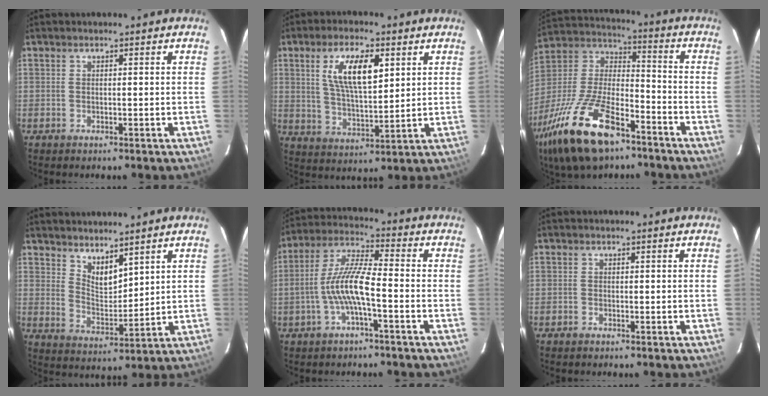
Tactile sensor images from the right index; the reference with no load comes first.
{"total": 11.1, "force": [4.1, 4.0, 9.6], "torque": [-0.178, 0.007, 0.079]}
{"total": 23.7, "force": [-14.5, 9.6, 16.2], "torque": [-0.344, -0.027, -0.261]}
{"total": 8.1, "force": [5.6, 3.2, 4.9], "torque": [-0.081, -0.009, 0.111]}
{"total": 9.4, "force": [-2.8, 1.4, 8.8], "torque": [-0.193, 0.010, -0.052]}
{"total": 0.5, "force": [-0.5, 0.2, 0.0], "torque": [-0.001, 0.002, -0.011]}